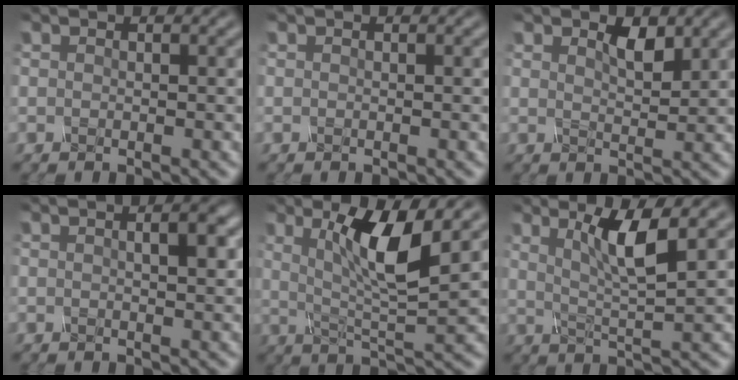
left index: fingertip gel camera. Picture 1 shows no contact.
{"total": 0.0}
{"total": 1.1, "force": [1.0, -0.3, 0.3], "torque": [-0.016, 0.002, 0.039]}
{"total": 3.0, "force": [0.9, 0.9, 2.7], "torque": [-0.013, 0.022, 0.003]}
{"total": 5.7, "force": [1.8, 0.5, 5.4], "torque": [-0.108, -0.003, 0.057]}
{"total": 3.9, "force": [1.5, -0.1, 3.6], "torque": [-0.083, -0.003, 0.056]}